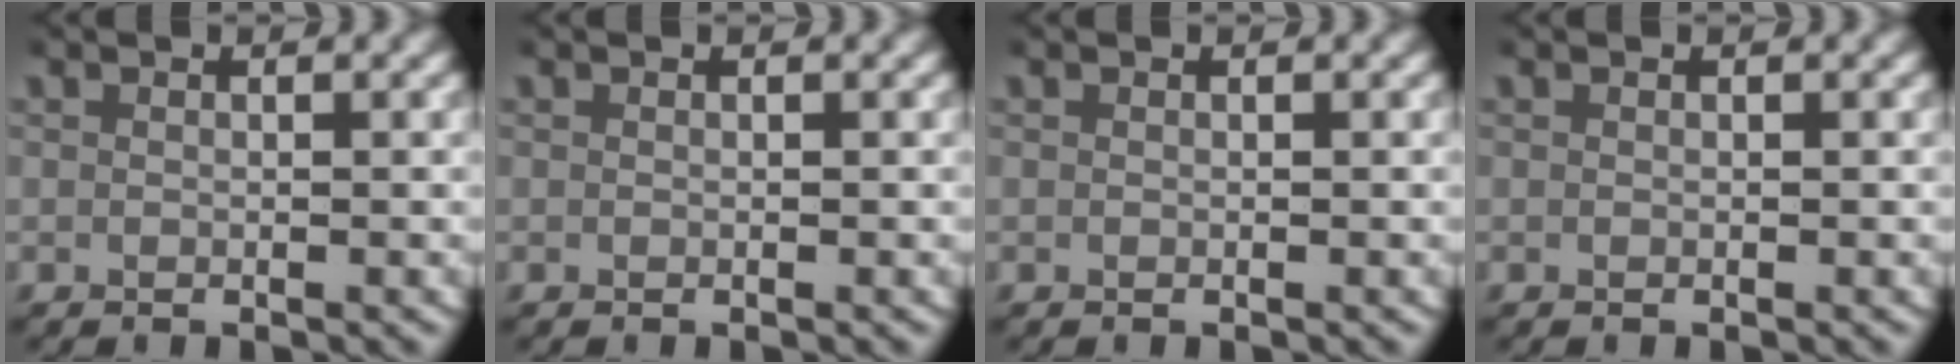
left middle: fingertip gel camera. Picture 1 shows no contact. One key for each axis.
{"total": 0.0}
{"total": 0.0}
{"total": 0.0}